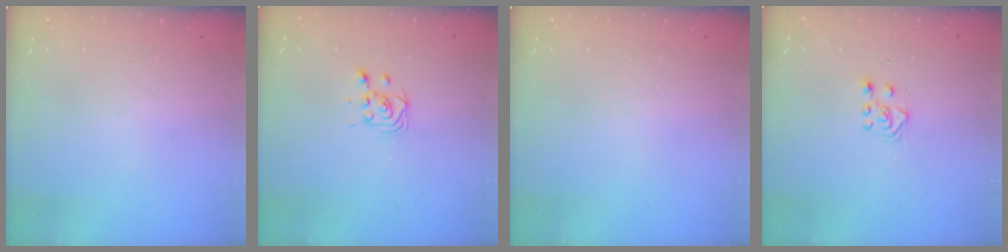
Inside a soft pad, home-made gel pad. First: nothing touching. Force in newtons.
{"total": 3.2, "press": 3.2, "slide": 0.6}
{"total": 0.0}
{"total": 4.8, "press": 4.7, "slide": 0.7}